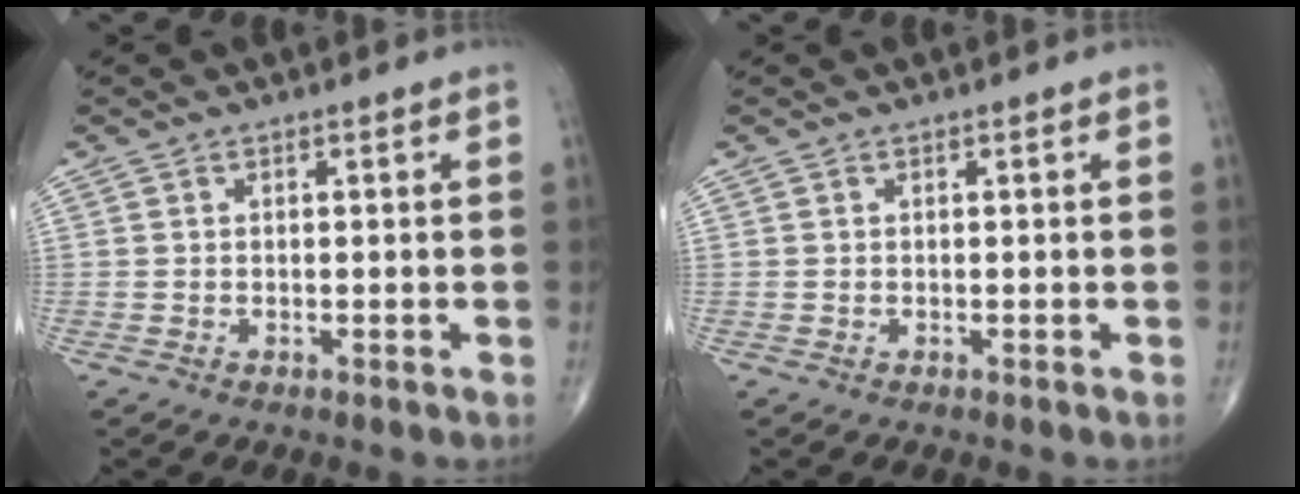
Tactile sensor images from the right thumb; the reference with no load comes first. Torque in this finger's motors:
{"motor_torque": [0.01, 0.02, 0.00, 0.00, 0.02]}